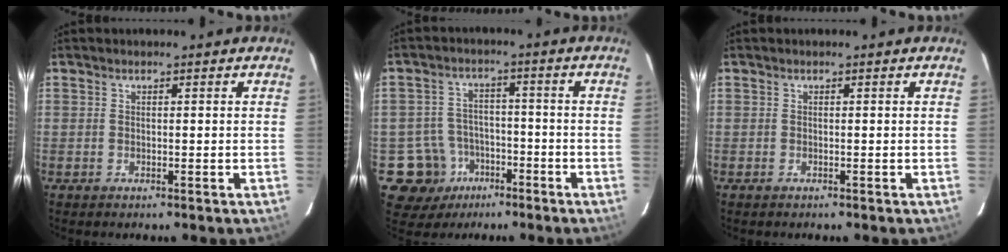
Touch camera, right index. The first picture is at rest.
{"total": 9.1, "force": [-4.7, 7.8, 0.8], "torque": [-0.037, 0.030, -0.063]}
{"total": 0.0}